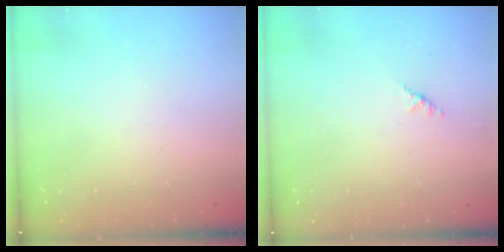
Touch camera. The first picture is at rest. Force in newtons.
{"total": 1.4, "press": 1.3, "slide": 0.4}